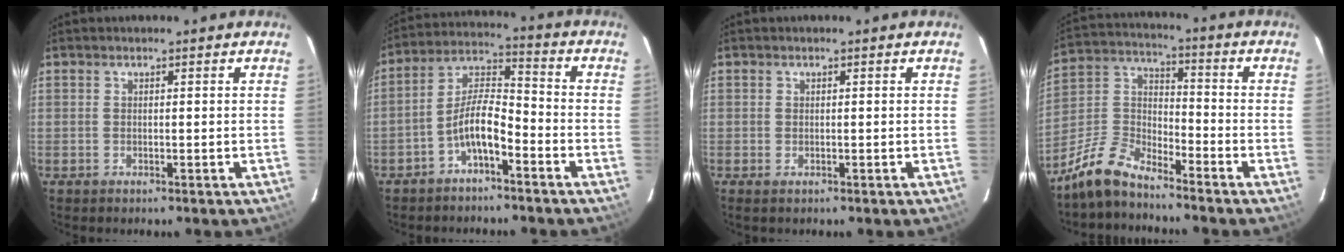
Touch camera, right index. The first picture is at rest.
{"total": 7.7, "force": [-4.4, 2.3, 5.9], "torque": [-0.129, 0.020, -0.080]}
{"total": 0.6, "force": [-0.2, 0.4, 0.3], "torque": [-0.007, -0.002, -0.003]}
{"total": 10.3, "force": [-8.3, 3.7, 4.8], "torque": [-0.120, 0.020, -0.174]}